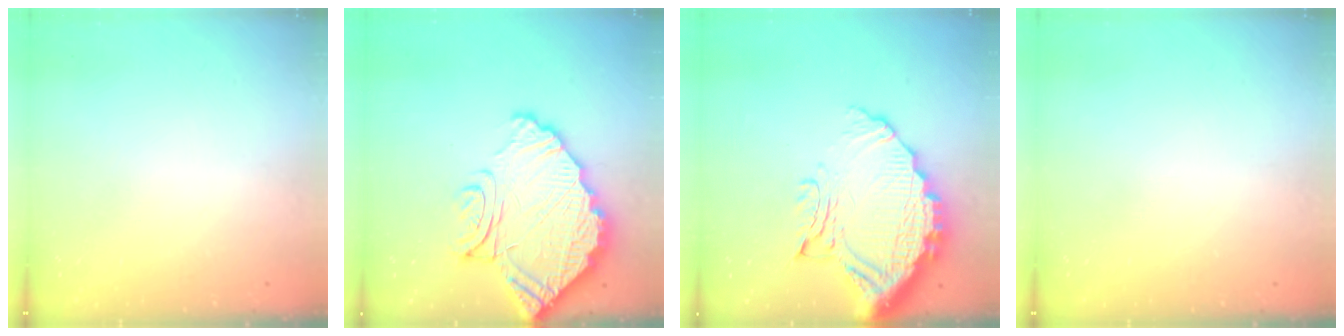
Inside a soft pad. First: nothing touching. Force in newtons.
{"total": 17.8, "press": 17.8, "slide": 1.3}
{"total": 17.4, "press": 17.4, "slide": 1.5}
{"total": 0.0}